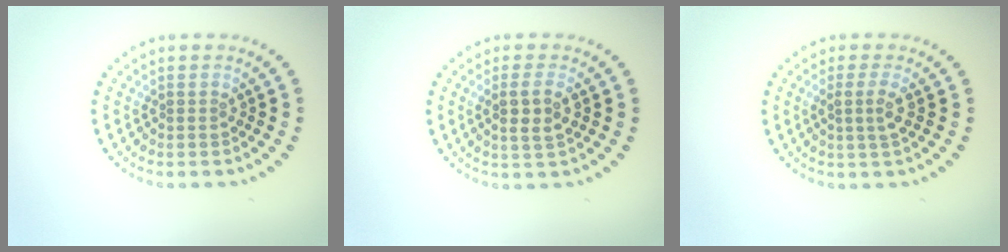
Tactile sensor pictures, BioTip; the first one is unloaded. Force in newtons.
{"total": 2.4, "press": 2.2, "slide": 0.7}
{"total": 1.6, "press": 1.4, "slide": 0.9}